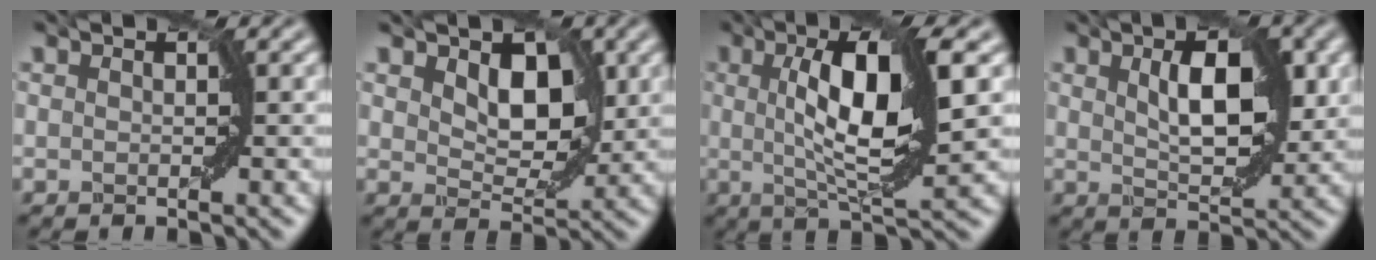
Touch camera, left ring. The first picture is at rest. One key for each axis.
{"total": 4.7, "fx": 1.5, "fy": 2.9, "fz": 3.3, "tx": -0.062, "ty": -0.008, "tz": 0.024}
{"total": 8.6, "fx": 1.4, "fy": 2.2, "fz": 8.2, "tx": -0.131, "ty": -0.001, "tz": 0.026}
{"total": 5.9, "fx": 1.5, "fy": 2.5, "fz": 5.1, "tx": -0.083, "ty": 0.003, "tz": 0.028}